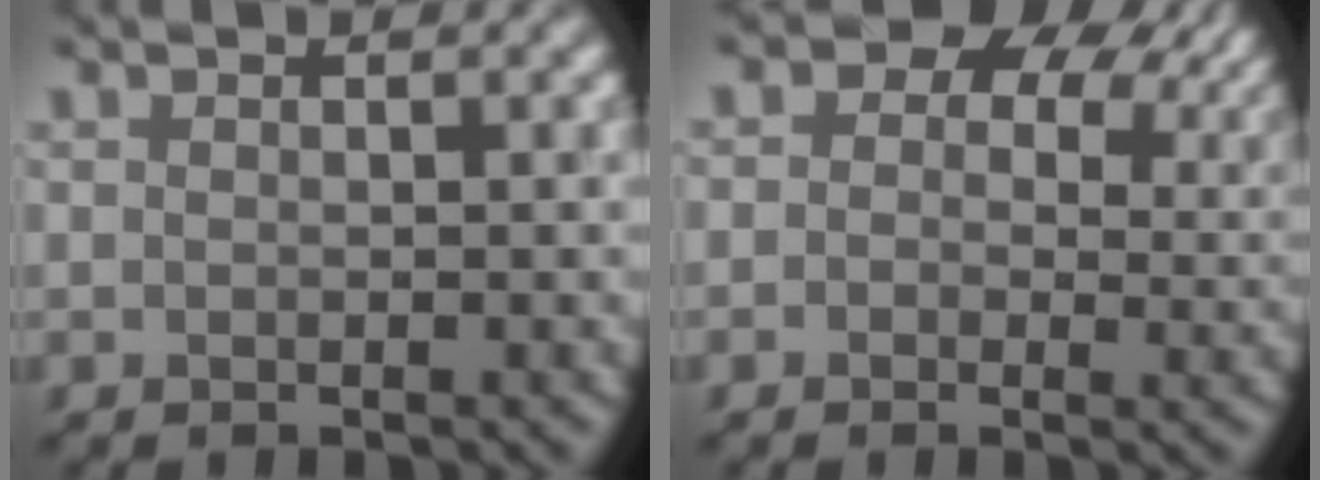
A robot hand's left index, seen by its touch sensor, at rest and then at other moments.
{"total": 7.8, "force": [3.4, 5.2, 4.8], "torque": [-0.053, 0.019, 0.026]}